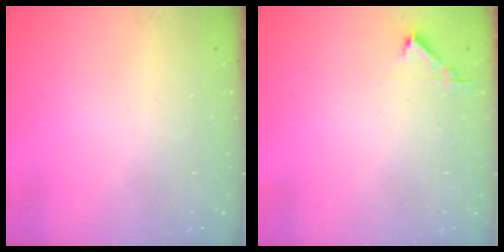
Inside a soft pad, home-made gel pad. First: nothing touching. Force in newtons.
{"total": 4.4, "press": 4.4, "slide": 0.4}